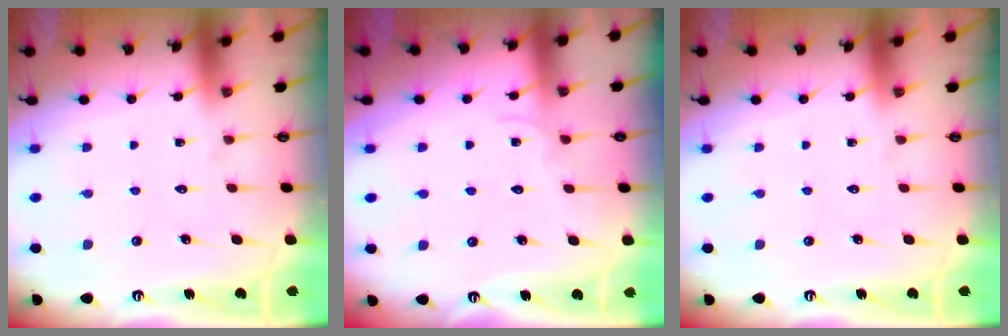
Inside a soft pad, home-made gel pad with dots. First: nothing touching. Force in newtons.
{"total": 3.5, "press": 3.5, "slide": 0.3}
{"total": 0.0}